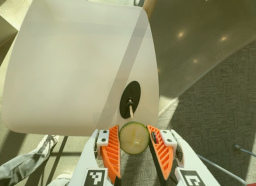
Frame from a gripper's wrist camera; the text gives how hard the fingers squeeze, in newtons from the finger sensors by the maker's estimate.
{"total": 9.7, "left": 9.7, "right": 9.8}